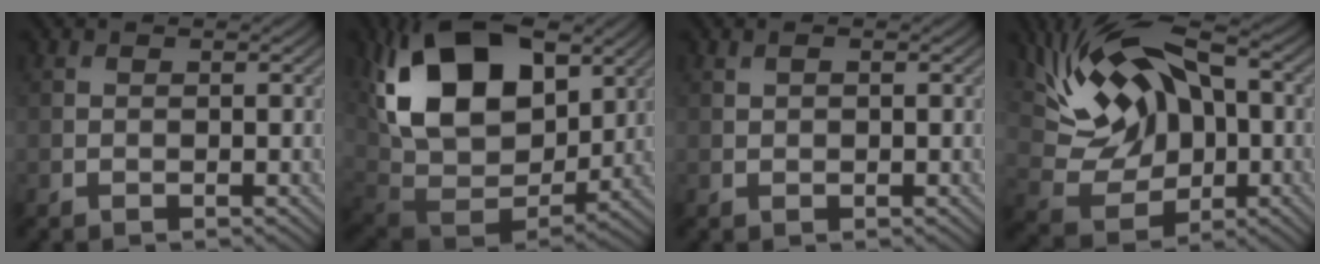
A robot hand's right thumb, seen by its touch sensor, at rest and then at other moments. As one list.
[{"total": 20.0, "force": [6.8, 13.1, 13.6], "torque": [-0.273, 0.018, 0.140]}, {"total": 0.9, "force": [0.4, 0.4, 0.6], "torque": [-0.015, 0.001, 0.008]}, {"total": 14.3, "force": [3.2, 8.3, 11.2], "torque": [-0.232, 0.011, 0.052]}]